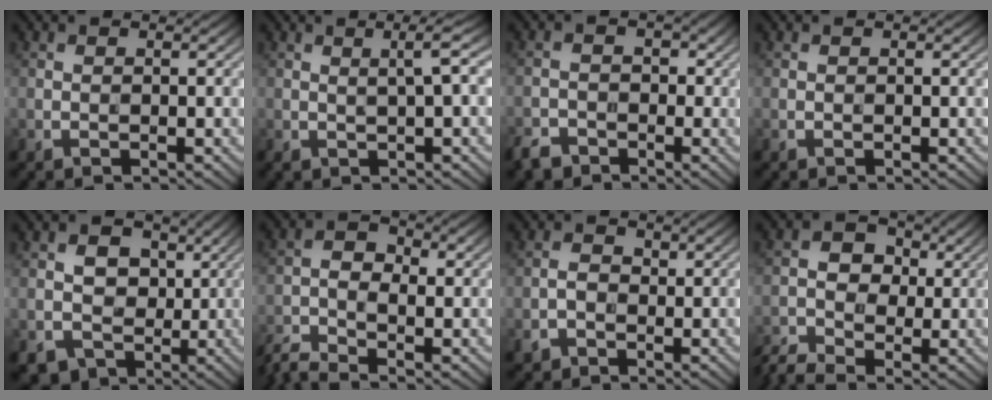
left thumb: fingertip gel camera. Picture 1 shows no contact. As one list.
[{"total": 2.6, "force": [0.6, 0.3, 2.5], "torque": [-0.042, 0.013, 0.010]}, {"total": 3.2, "force": [-2.2, 2.3, 0.9], "torque": [-0.016, -0.002, -0.048]}, {"total": 0.0}, {"total": 6.9, "force": [0.3, 6.1, 3.2], "torque": [-0.053, -0.002, -0.001]}, {"total": 4.5, "force": [-3.0, 1.8, 2.9], "torque": [-0.065, -0.005, -0.074]}, {"total": 2.1, "force": [-0.5, 1.8, 1.0], "torque": [-0.022, -0.003, -0.012]}, {"total": 4.7, "force": [-1.9, 3.5, 2.6], "torque": [-0.056, 0.004, -0.047]}]